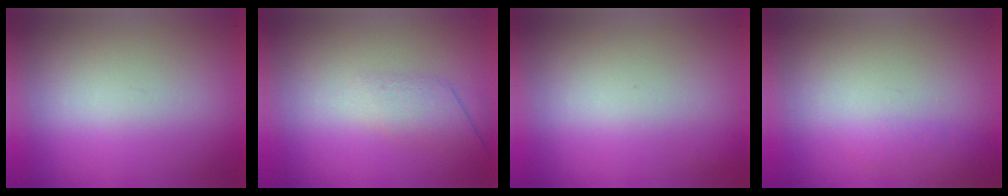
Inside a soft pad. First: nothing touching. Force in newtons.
{"total": 2.6}
{"total": 1.1}
{"total": 1.3}